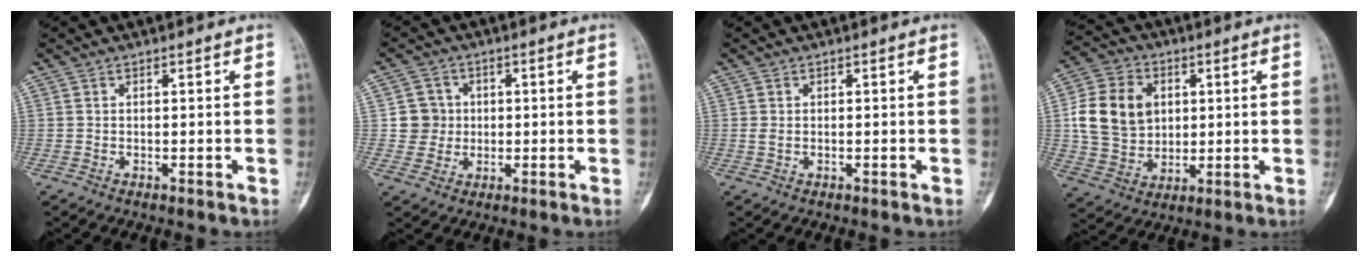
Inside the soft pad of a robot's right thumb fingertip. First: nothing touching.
{"total": 5.0, "force": [0.3, 4.9, 0.6], "torque": [0.022, 0.008, 0.002]}
{"total": 1.1, "force": [0.0, 0.6, 0.8], "torque": [-0.018, 0.002, 0.001]}
{"total": 14.2, "force": [2.3, 11.3, 8.3], "torque": [-0.130, 0.003, 0.047]}